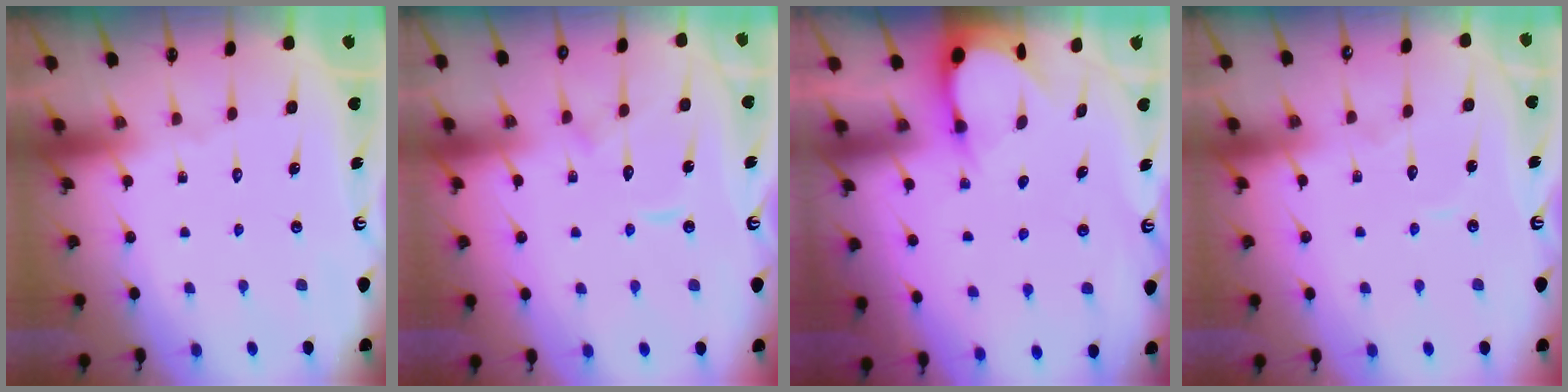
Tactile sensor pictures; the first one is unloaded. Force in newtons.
{"total": 9.3, "press": 9.3, "slide": 0.9}
{"total": 3.3, "press": 3.3, "slide": 0.4}
{"total": 5.8, "press": 5.8, "slide": 0.5}